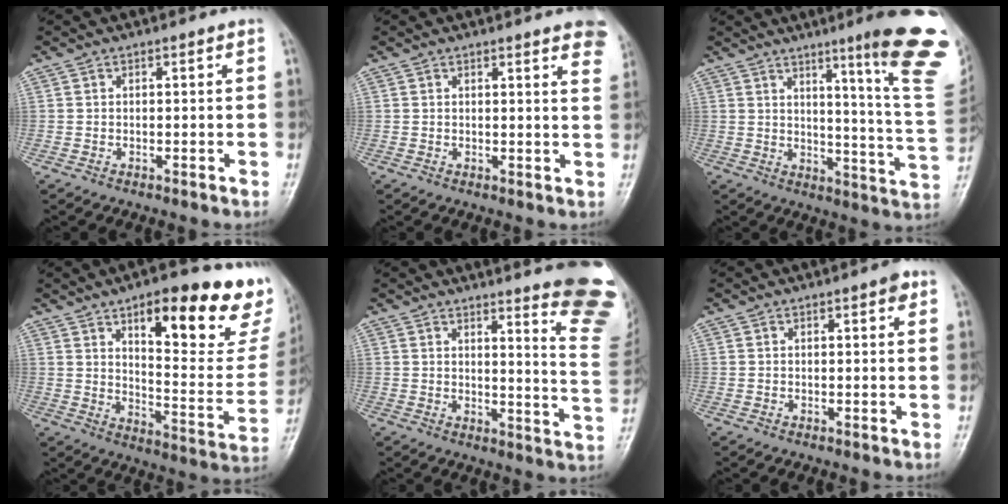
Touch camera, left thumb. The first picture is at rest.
{"total": 7.9, "force": [5.9, 1.5, 5.0], "torque": [-0.040, -0.017, 0.052]}
{"total": 20.0, "force": [10.4, 1.3, 17.0], "torque": [-0.189, -0.064, 0.132]}
{"total": 24.6, "force": [13.9, 8.0, 18.7], "torque": [-0.200, -0.059, 0.196]}
{"total": 16.7, "force": [13.3, 1.5, 10.0], "torque": [-0.096, -0.137, 0.141]}
{"total": 1.8, "force": [0.9, 0.6, 1.4], "torque": [-0.016, -0.001, 0.009]}